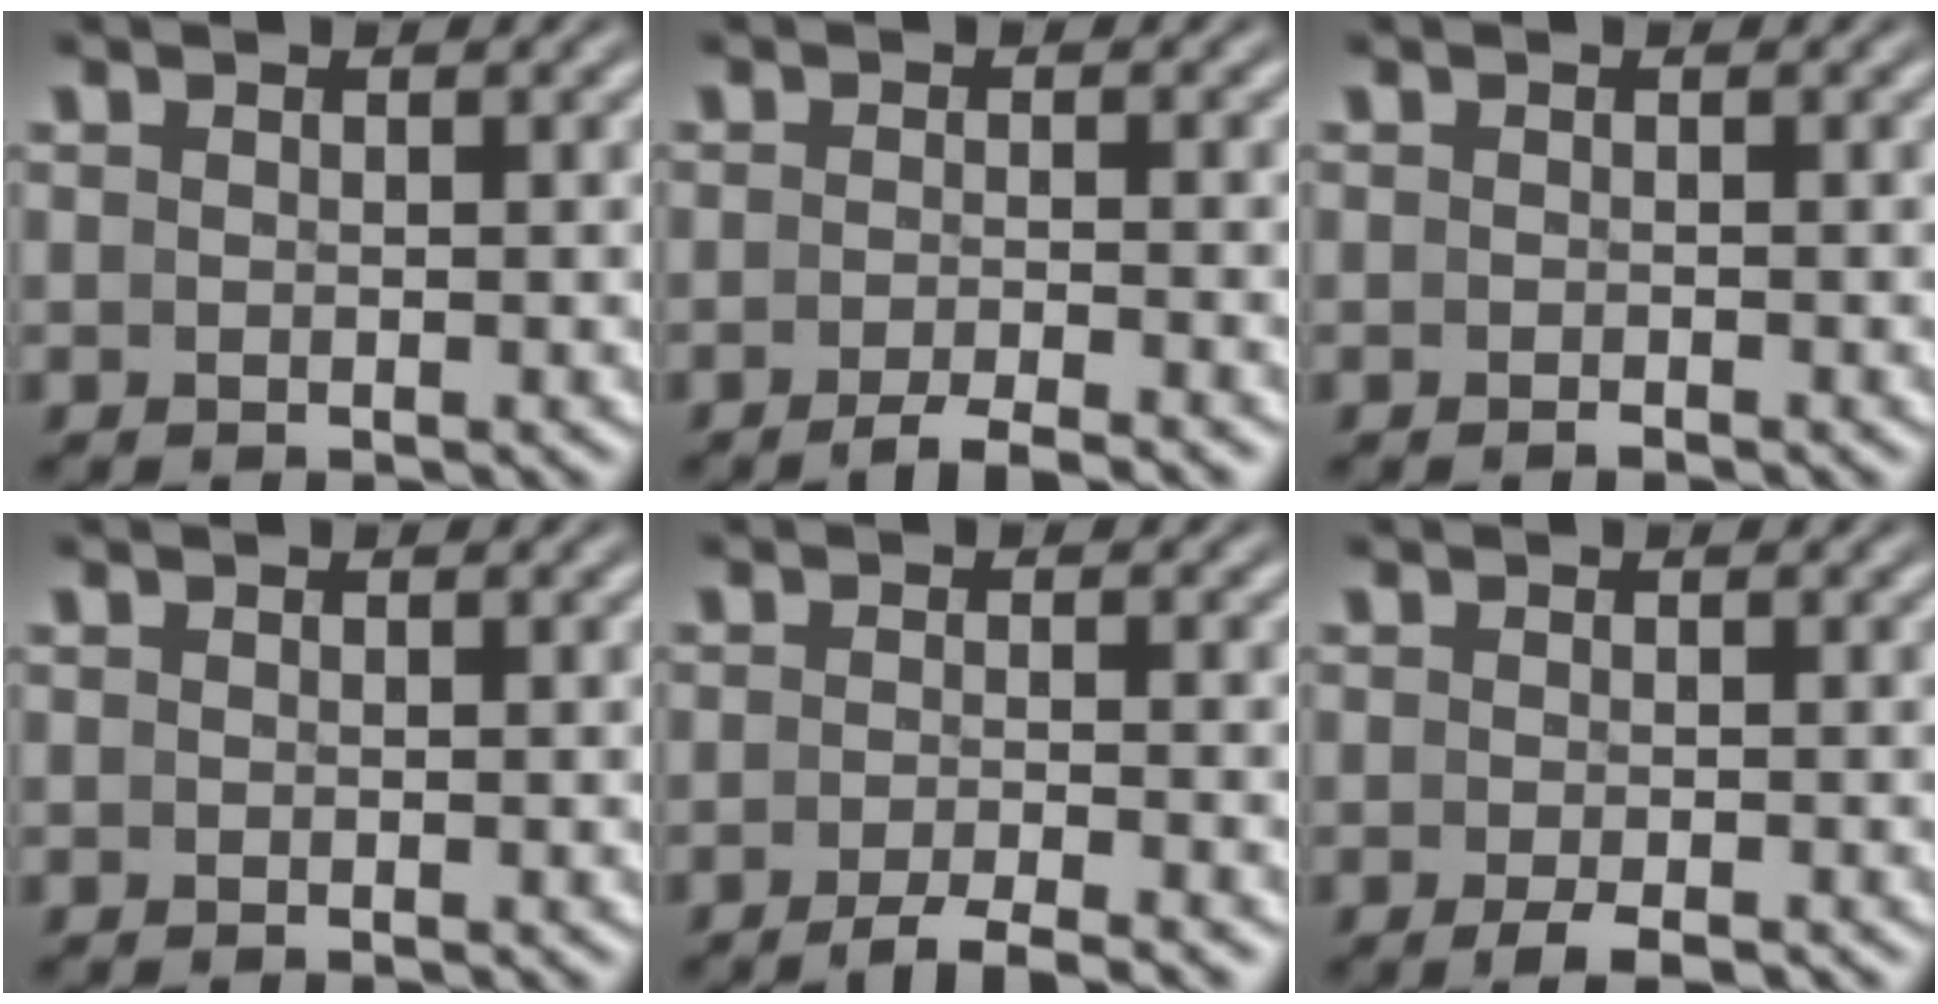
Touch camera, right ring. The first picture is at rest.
{"total": 3.2, "force": [-2.9, 0.0, 1.4], "torque": [-0.021, -0.001, -0.049]}
{"total": 0.5, "force": [-0.5, -0.2, 0.1], "torque": [0.001, 0.004, -0.011]}
{"total": 0.0}
{"total": 3.8, "force": [-3.3, 0.3, 1.8], "torque": [-0.027, -0.003, -0.054]}
{"total": 2.1, "force": [-1.7, 0.4, 1.2], "torque": [-0.020, -0.003, -0.025]}